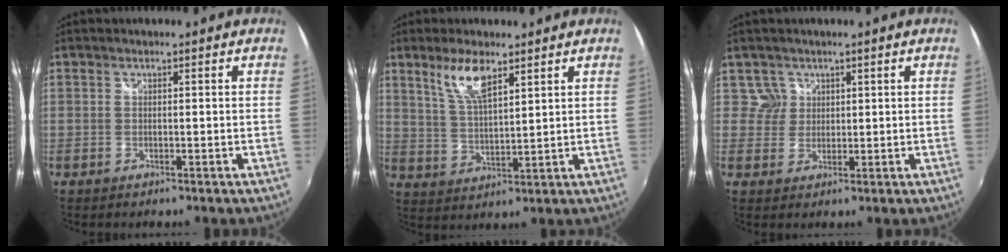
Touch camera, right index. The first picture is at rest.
{"total": 7.5, "force": [4.8, 2.1, 5.4], "torque": [-0.104, 0.000, 0.099]}
{"total": 3.0, "force": [1.4, 2.6, -0.4], "torque": [0.025, 0.017, 0.024]}